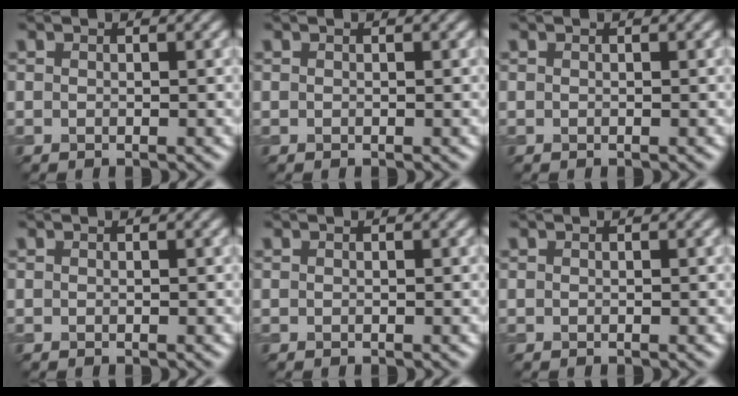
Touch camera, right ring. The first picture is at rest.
{"total": 0.0}
{"total": 0.0}
{"total": 0.0}
{"total": 0.0}
{"total": 0.0}